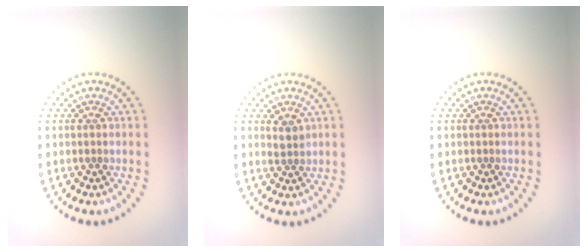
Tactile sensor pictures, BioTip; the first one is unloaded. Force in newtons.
{"total": 1.4, "press": 1.2, "slide": 0.7}
{"total": 0.0}